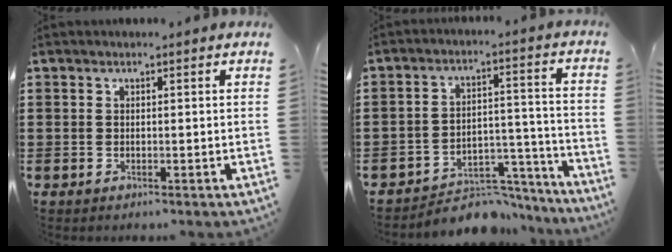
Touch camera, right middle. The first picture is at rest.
{"total": 6.5, "force": [-5.9, 2.2, 1.6], "torque": [-0.021, 0.025, -0.114]}